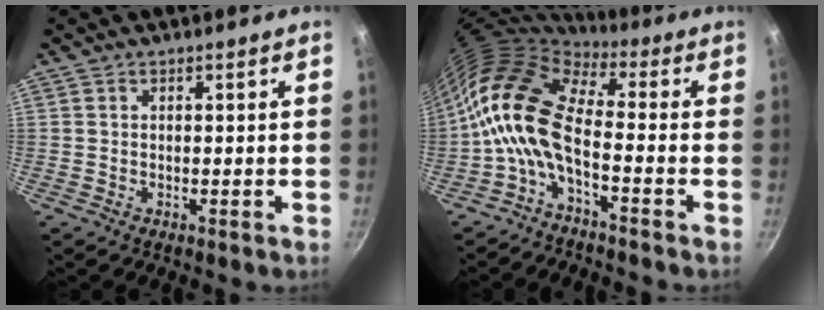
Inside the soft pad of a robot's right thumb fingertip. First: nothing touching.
{"total": 12.5, "force": [-2.5, 5.8, 10.8], "torque": [-0.204, 0.033, -0.062]}